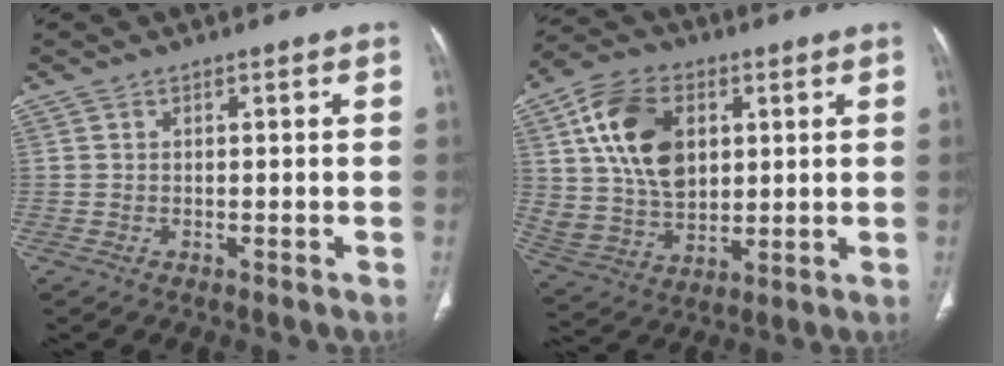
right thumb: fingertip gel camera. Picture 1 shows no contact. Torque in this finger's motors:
{"motor_torque": [-1.22, 2.27, 1.62, 0.89, 0.23]}